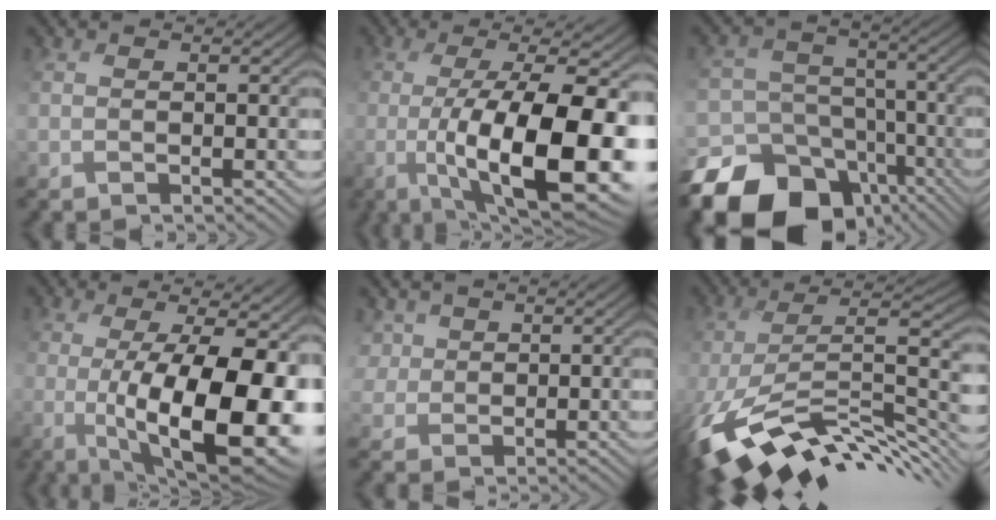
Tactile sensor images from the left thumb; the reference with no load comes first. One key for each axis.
{"total": 14.8, "fx": -3.2, "fy": 5.1, "fz": 13.6, "tx": -0.237, "ty": -0.024, "tz": -0.040}
{"total": 17.6, "fx": -11.0, "fy": 12.6, "fz": 5.6, "tx": -0.166, "ty": -0.051, "tz": -0.160}
{"total": 15.2, "fx": -1.6, "fy": 5.4, "fz": 14.1, "tx": -0.220, "ty": -0.022, "tz": -0.004}
{"total": 3.1, "fx": 1.8, "fy": 2.5, "fz": -0.1, "tx": -0.012, "ty": 0.006, "tz": 0.039}
{"total": 14.7, "fx": -8.2, "fy": 6.1, "fz": 10.6, "tx": -0.233, "ty": -0.019, "tz": -0.127}